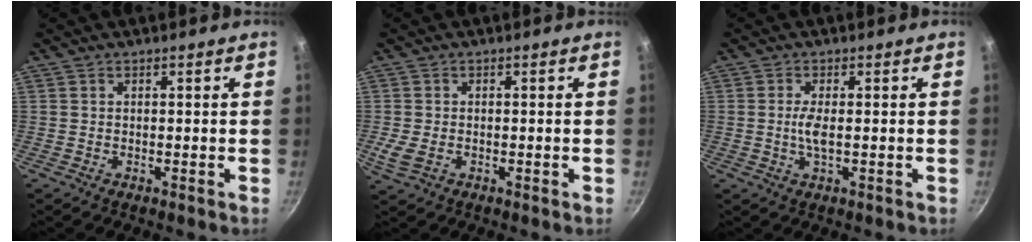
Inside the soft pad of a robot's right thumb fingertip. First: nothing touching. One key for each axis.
{"total": 3.4, "fx": -0.8, "fy": 2.2, "fz": 2.5, "tx": -0.054, "ty": -0.003, "tz": -0.015}
{"total": 3.0, "fx": -0.1, "fy": 0.8, "fz": 2.9, "tx": -0.069, "ty": -0.001, "tz": -0.004}